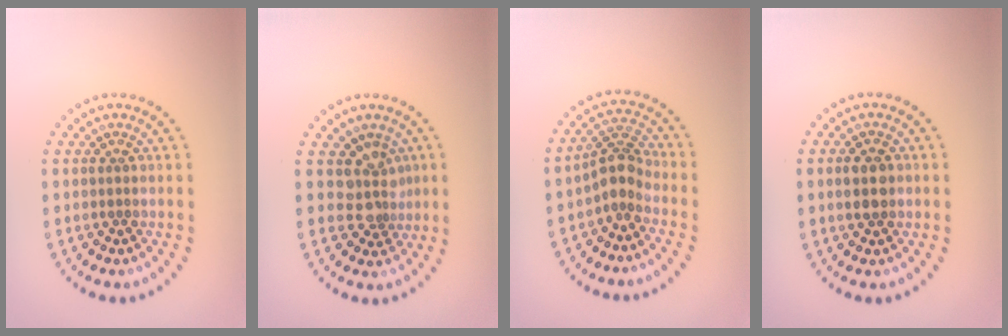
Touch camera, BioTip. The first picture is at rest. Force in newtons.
{"total": 2.6, "press": 1.9, "slide": 1.8}
{"total": 2.9, "press": 2.2, "slide": 1.8}
{"total": 2.8, "press": 2.8, "slide": 0.1}